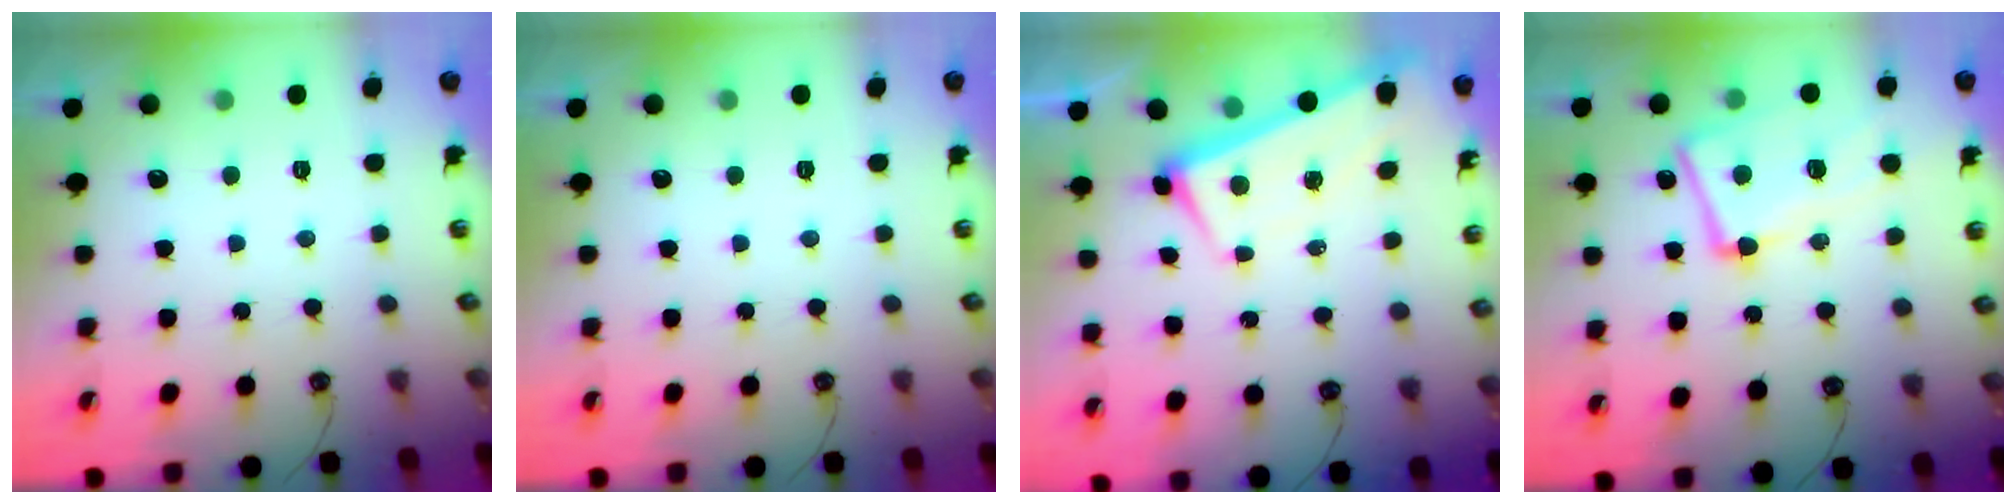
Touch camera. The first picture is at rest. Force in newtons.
{"total": 0.0}
{"total": 1.3, "press": 0.5, "slide": 1.2}
{"total": 8.5, "press": 8.2, "slide": 2.1}